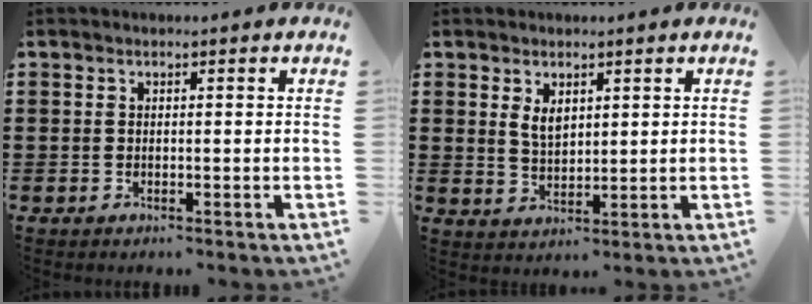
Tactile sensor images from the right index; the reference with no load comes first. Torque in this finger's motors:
{"motor_torque": [0.18, -0.14, 0.43, 0.09]}